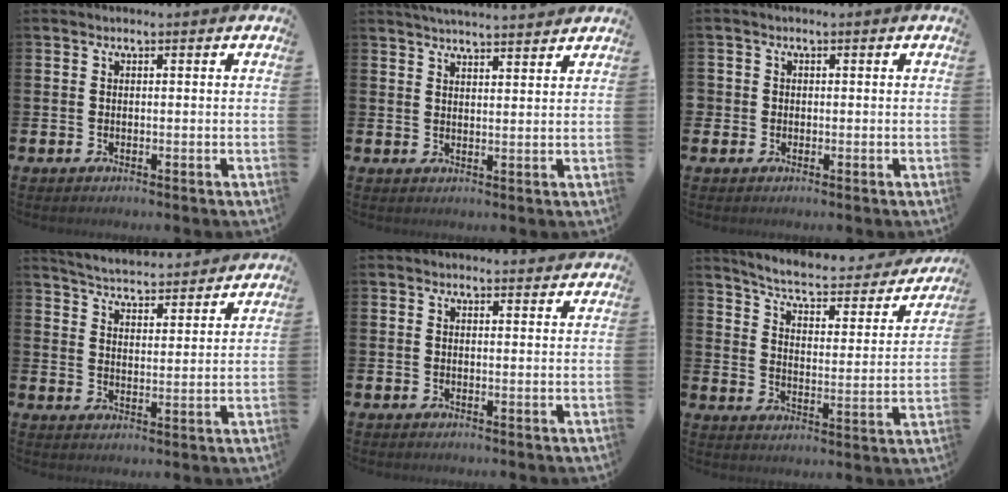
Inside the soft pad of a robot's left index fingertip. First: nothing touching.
{"total": 3.7, "force": [3.7, -0.3, 0.2], "torque": [-0.013, -0.017, 0.068]}
{"total": 1.2, "force": [0.0, 1.2, 0.0], "torque": [0.001, 0.002, -0.003]}
{"total": 5.2, "force": [5.2, 0.4, 0.2], "torque": [-0.021, -0.043, 0.088]}
{"total": 1.1, "force": [1.0, 0.2, 0.1], "torque": [0.004, -0.002, 0.018]}
{"total": 5.9, "force": [5.3, 1.1, 2.3], "torque": [-0.073, -0.039, 0.083]}